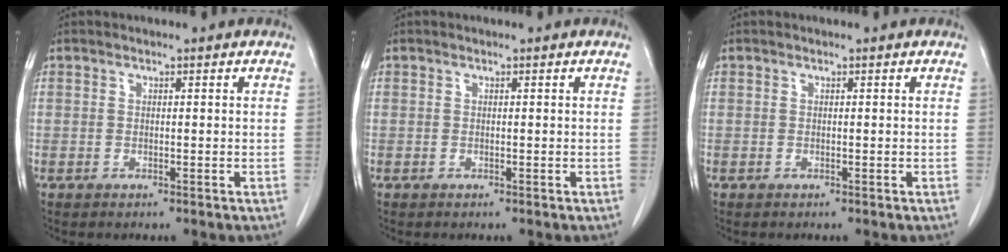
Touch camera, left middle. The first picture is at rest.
{"total": 0.0}
{"total": 0.0}